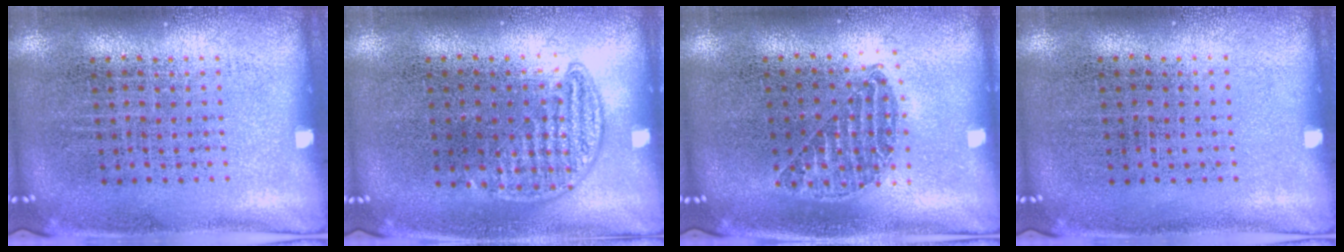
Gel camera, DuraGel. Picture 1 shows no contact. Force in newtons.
{"total": 0.8, "press": 0.7, "slide": 0.4}
{"total": 1.1, "press": 1.0, "slide": 0.5}
{"total": 0.0}